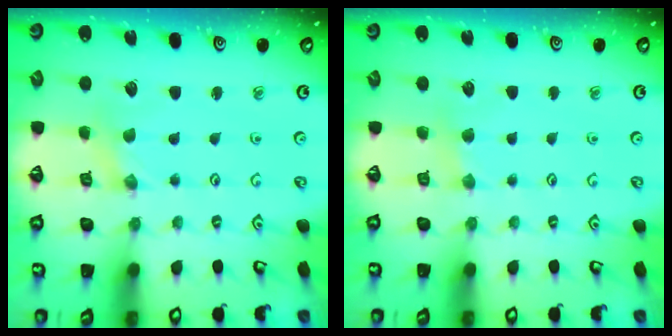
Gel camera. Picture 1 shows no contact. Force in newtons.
{"total": 3.5, "press": 3.4, "slide": 0.6}